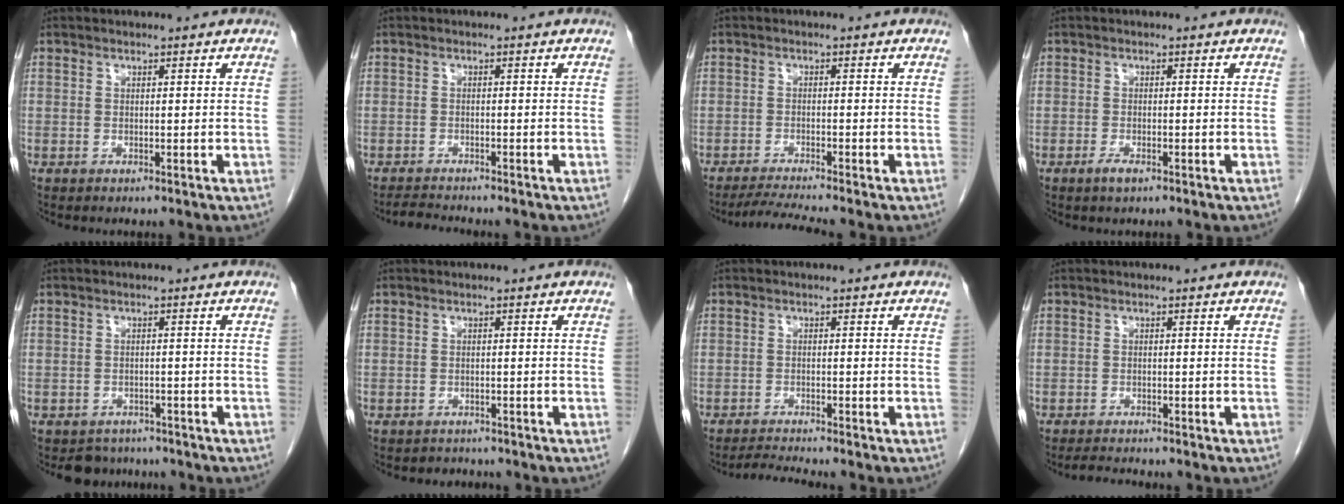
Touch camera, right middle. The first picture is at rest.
{"total": 2.3, "force": [-2.3, -0.3, 0.3], "torque": [-0.012, -0.014, -0.039]}
{"total": 4.2, "force": [-3.7, -1.3, 1.5], "torque": [-0.031, -0.021, -0.070]}
{"total": 1.6, "force": [-1.0, 0.4, 1.2], "torque": [-0.025, -0.001, -0.016]}
{"total": 3.6, "force": [-3.1, 1.8, -0.3], "torque": [0.005, 0.005, -0.046]}
{"total": 1.9, "force": [-1.6, 0.8, -0.5], "torque": [0.002, -0.001, -0.027]}
{"total": 2.7, "force": [-2.5, -1.0, 0.3], "torque": [-0.015, -0.018, -0.047]}
{"total": 2.2, "force": [-2.1, -0.1, 0.6], "torque": [-0.016, -0.011, -0.035]}